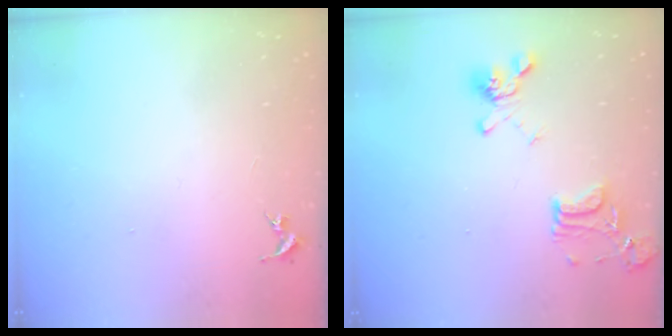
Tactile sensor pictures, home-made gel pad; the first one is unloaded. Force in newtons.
{"total": 15.8, "press": 15.7, "slide": 1.4}